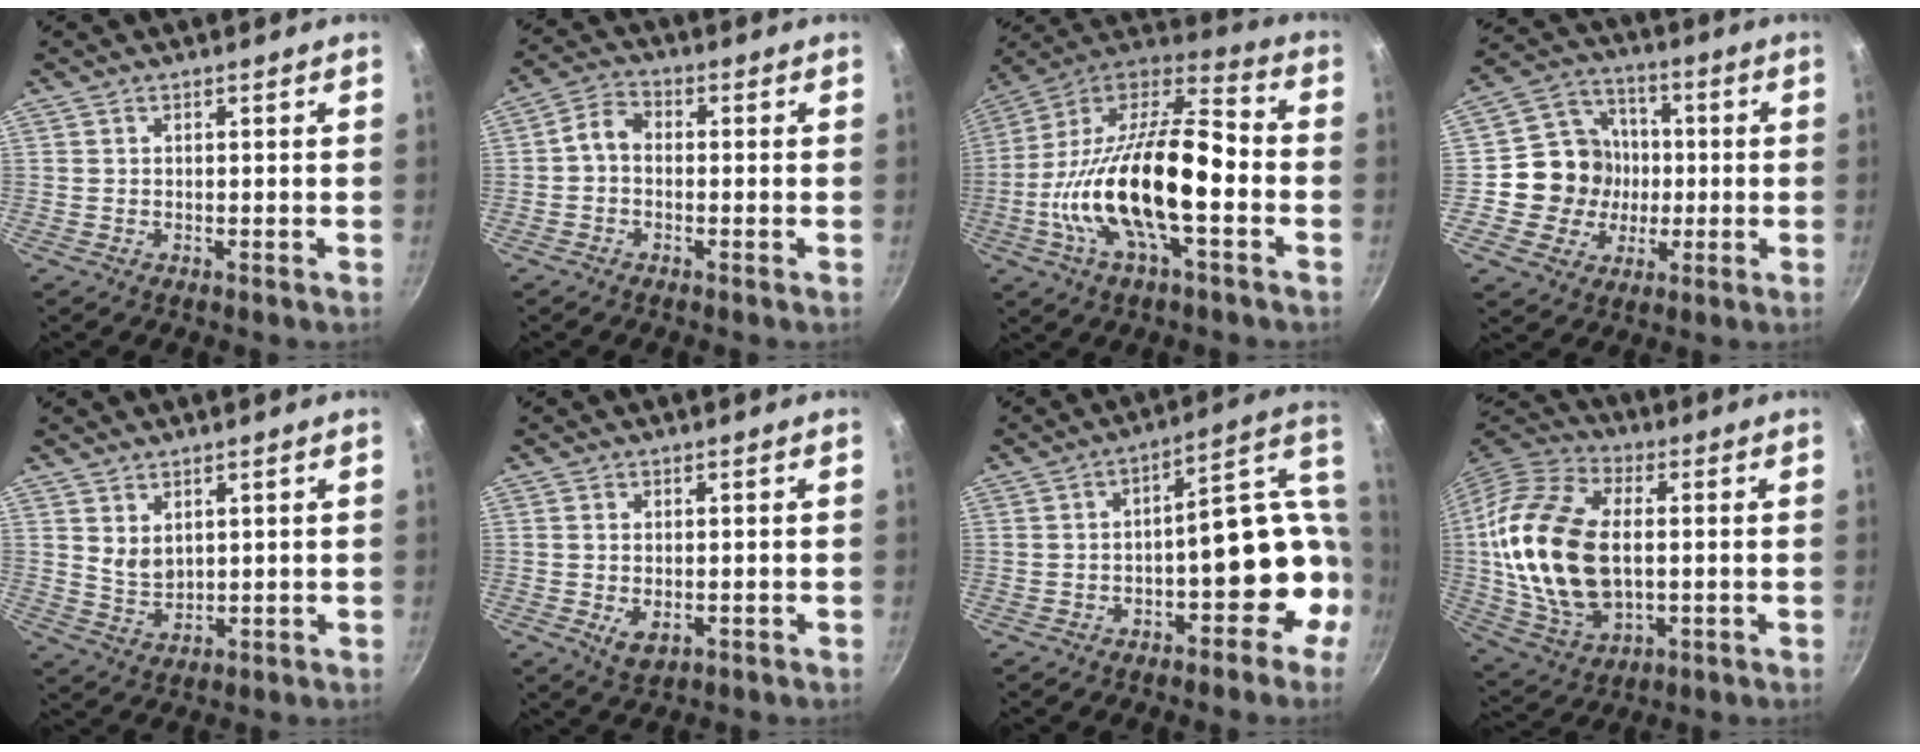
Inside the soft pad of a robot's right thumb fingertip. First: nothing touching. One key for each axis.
{"total": 4.2, "fx": -0.8, "fy": 3.0, "fz": 2.7, "tx": -0.052, "ty": 0.022, "tz": -0.029}
{"total": 24.1, "fx": -4.9, "fy": 9.5, "fz": 21.6, "tx": -0.391, "ty": 0.036, "tz": -0.105}
{"total": 12.7, "fx": -0.7, "fy": 12.0, "fz": 4.0, "tx": -0.032, "ty": 0.029, "tz": -0.021}
{"total": 3.9, "fx": 2.1, "fy": 2.4, "fz": 2.3, "tx": -0.036, "ty": -0.023, "tz": 0.048}
{"total": 3.6, "fx": -0.7, "fy": 2.1, "fz": 2.8, "tx": -0.047, "ty": -0.013, "tz": -0.006}
{"total": 15.3, "fx": -2.5, "fy": 8.5, "fz": 12.4, "tx": -0.078, "ty": 0.070, "tz": -0.023}
{"total": 22.2, "fx": 0.7, "fy": 13.5, "fz": 17.6, "tx": -0.337, "ty": 0.010, "tz": 0.015}